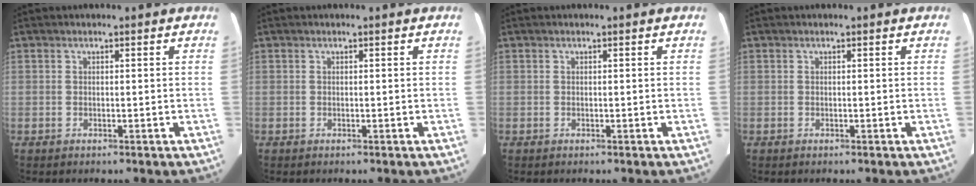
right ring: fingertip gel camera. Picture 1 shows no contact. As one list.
[{"total": 0.0}, {"total": 0.0}, {"total": 0.0}]